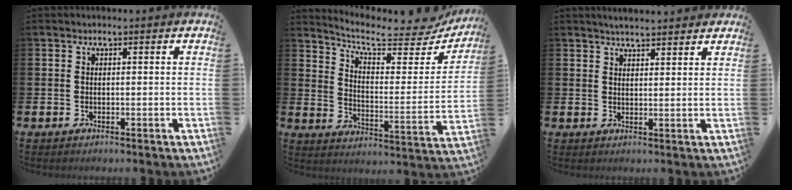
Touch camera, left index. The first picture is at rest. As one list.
[{"total": 7.7, "force": [6.9, 1.9, 3.0], "torque": [-0.069, -0.059, 0.110]}, {"total": 3.2, "force": [3.2, 0.4, 0.5], "torque": [-0.016, -0.011, 0.058]}]